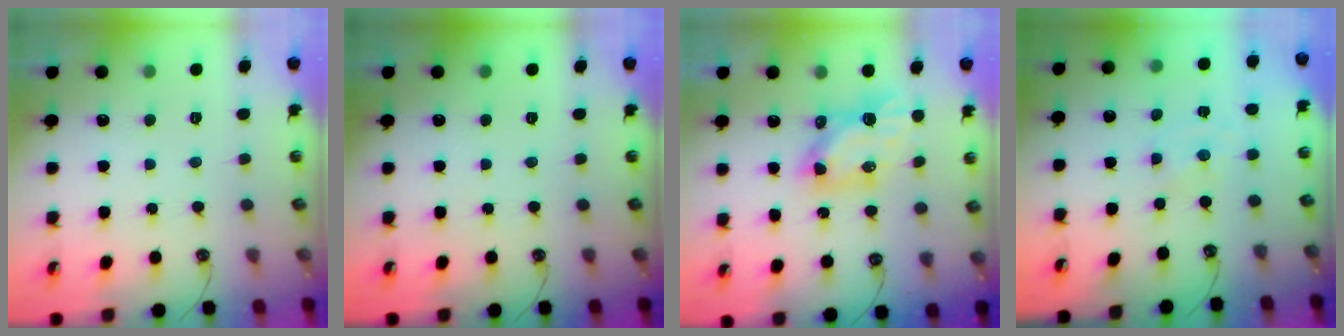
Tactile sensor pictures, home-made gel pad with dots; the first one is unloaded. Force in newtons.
{"total": 0.0}
{"total": 6.9, "press": 6.9, "slide": 0.6}
{"total": 0.0}